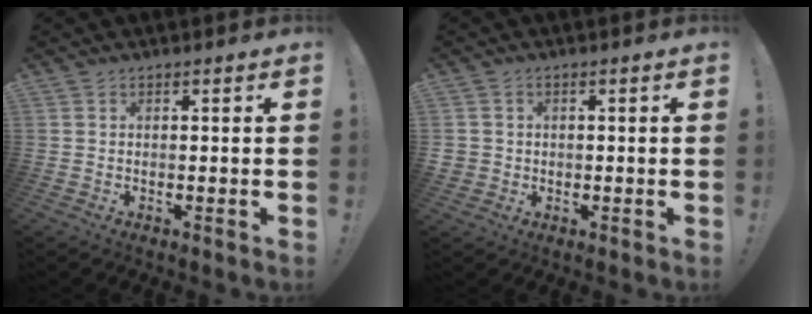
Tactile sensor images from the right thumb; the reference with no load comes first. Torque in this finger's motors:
{"motor_torque": [-0.22, -0.12, -0.22, 0.16, 0.00]}